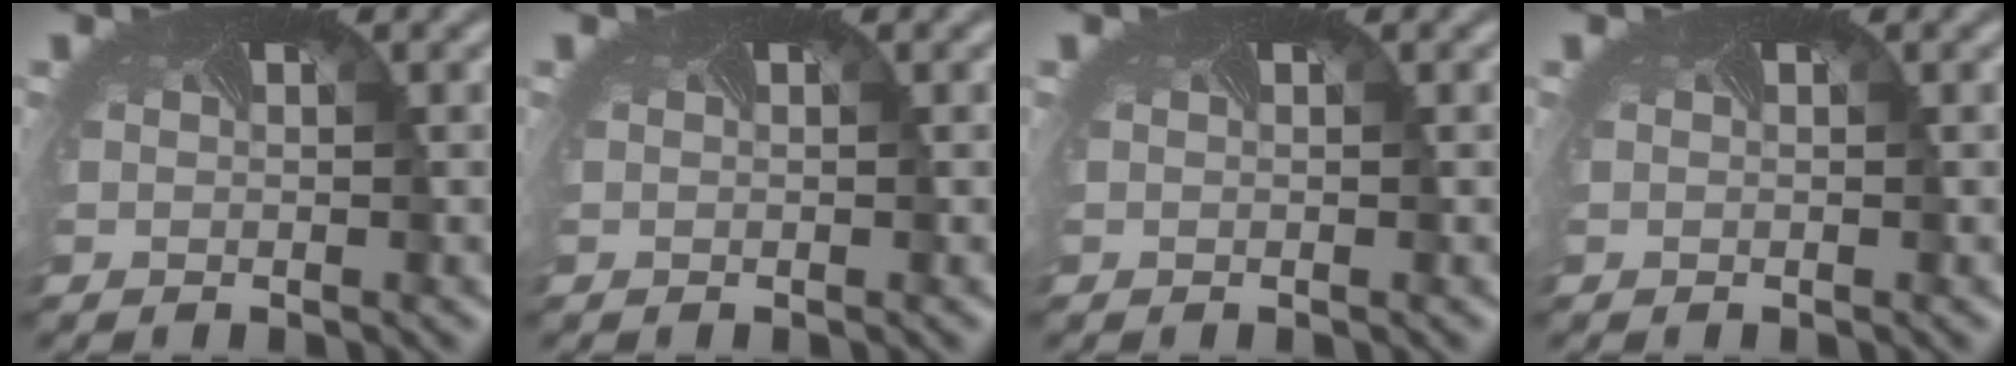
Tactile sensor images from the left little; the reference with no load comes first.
{"total": 0.0}
{"total": 0.0}
{"total": 0.0}